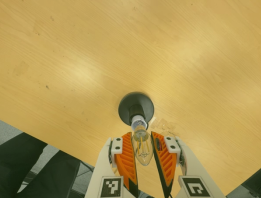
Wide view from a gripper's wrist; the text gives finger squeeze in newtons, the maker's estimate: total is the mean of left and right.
{"total": 10.6, "left": 9.9, "right": 11.2}